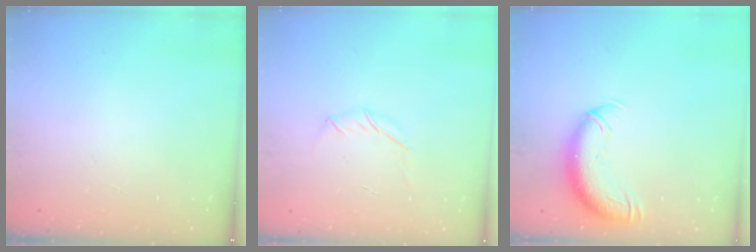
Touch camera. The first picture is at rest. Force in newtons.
{"total": 3.9, "press": 3.8, "slide": 0.9}
{"total": 12.2, "press": 11.8, "slide": 3.0}